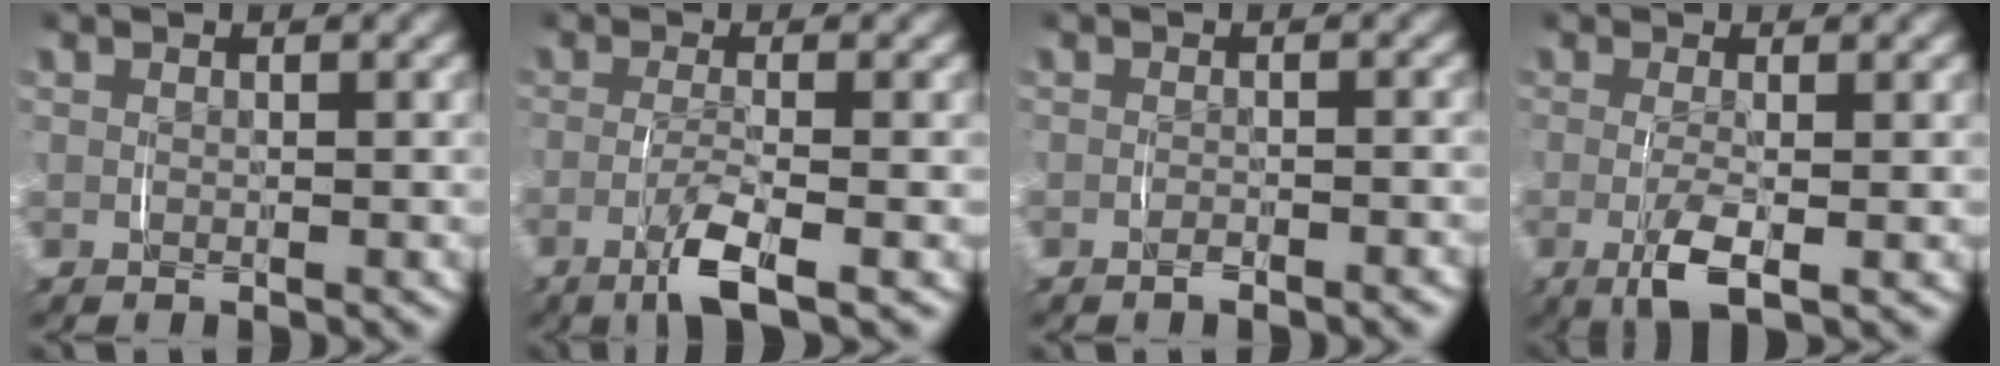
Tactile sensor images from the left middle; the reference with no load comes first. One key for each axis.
{"total": 3.7, "fx": -1.5, "fy": 0.4, "fz": 3.4, "tx": -0.065, "ty": -0.009, "tz": -0.025}
{"total": 1.0, "fx": -0.9, "fy": 0.1, "fz": 0.4, "tx": -0.007, "ty": 0.003, "tz": -0.017}
{"total": 3.5, "fx": -0.9, "fy": 0.8, "fz": 3.3, "tx": -0.068, "ty": -0.015, "tz": -0.010}